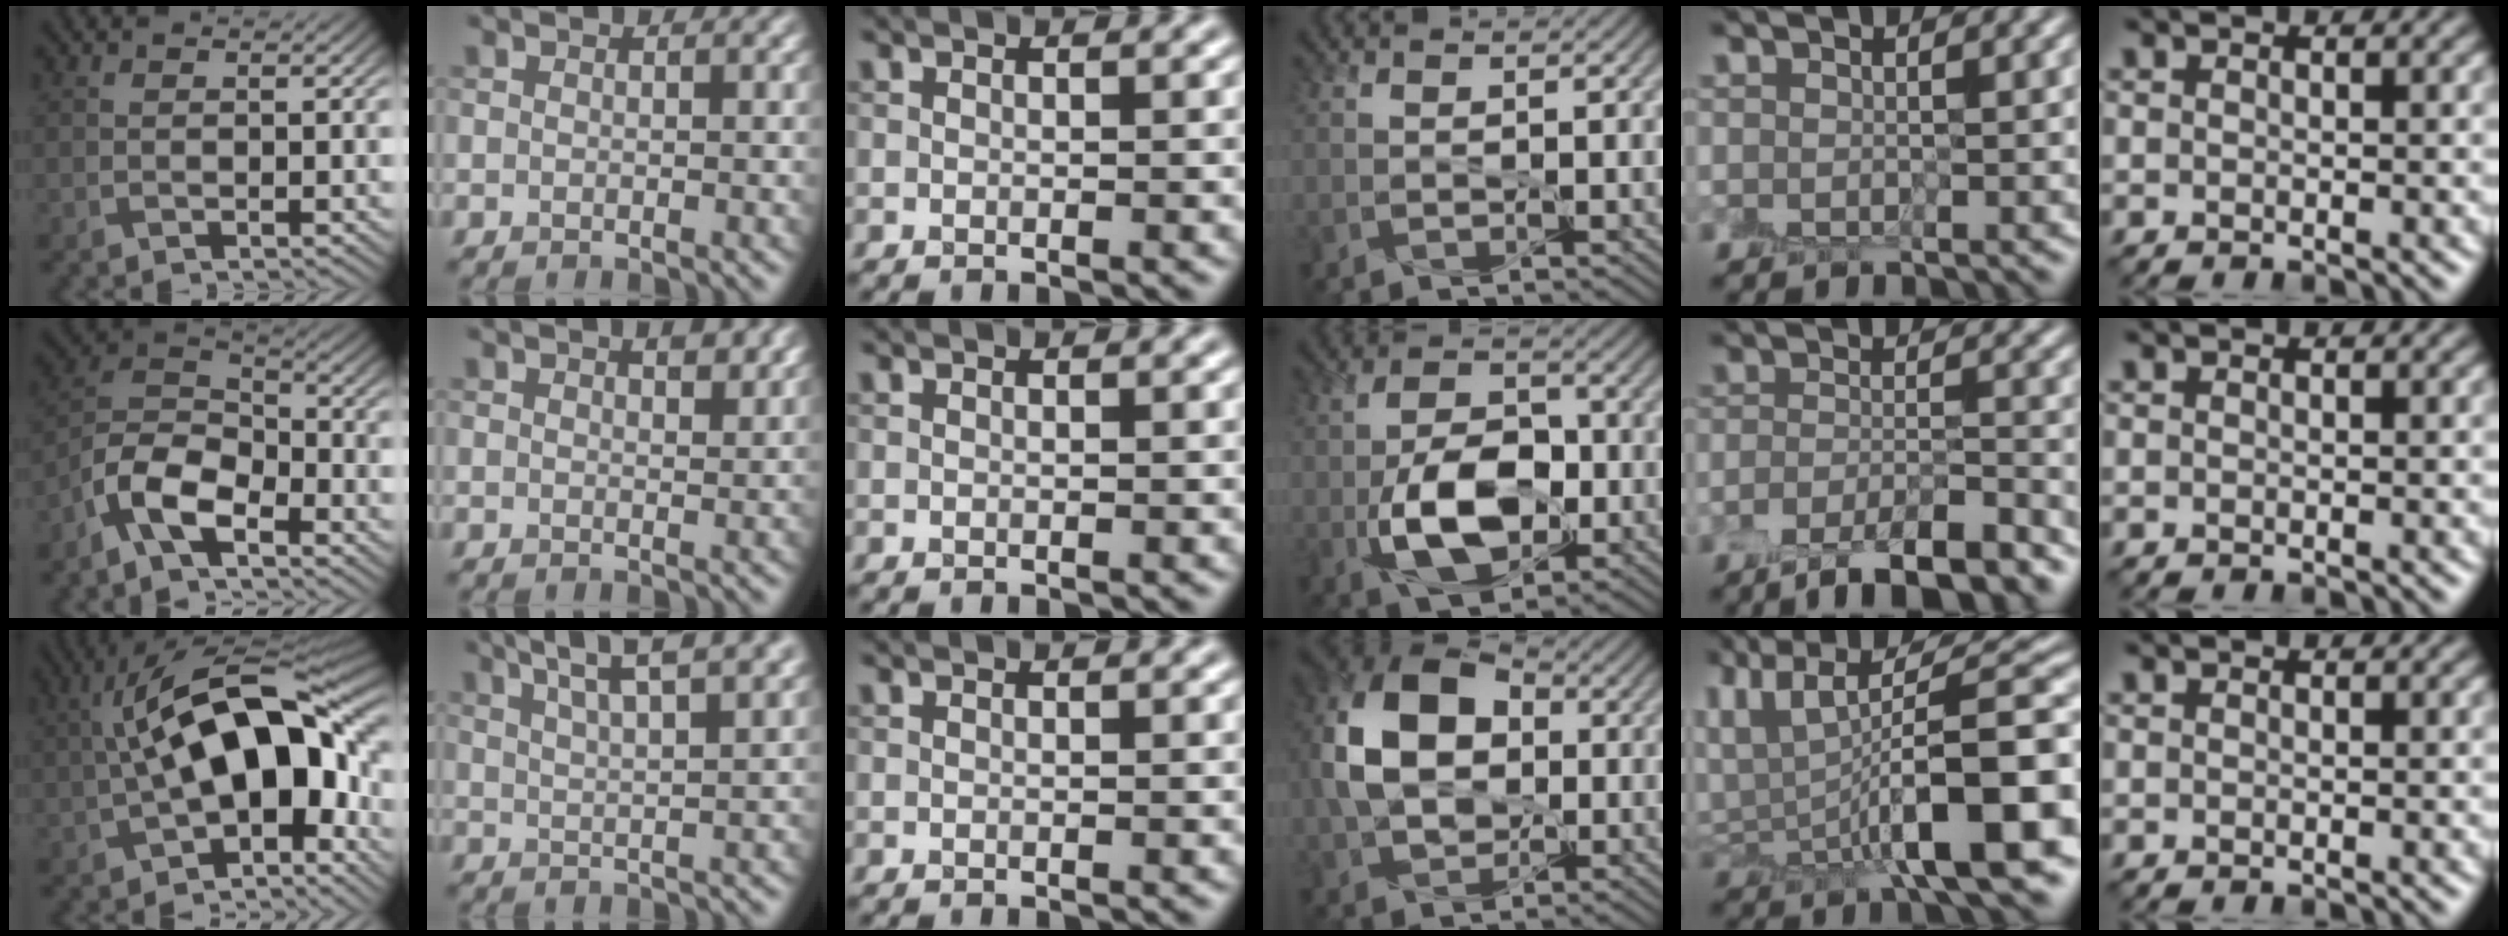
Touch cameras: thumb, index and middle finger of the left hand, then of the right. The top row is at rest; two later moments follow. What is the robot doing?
{"motion": "peel", "object": "small bumper sticker"}